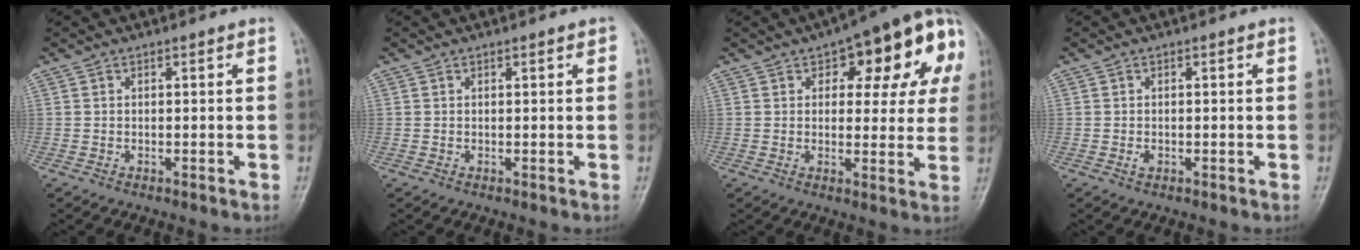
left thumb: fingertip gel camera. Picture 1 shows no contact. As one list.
[{"total": 1.0, "force": [0.5, 0.4, 0.8], "torque": [-0.008, 0.001, 0.004]}, {"total": 17.6, "force": [6.5, 7.8, 14.4], "torque": [-0.143, 0.008, 0.074]}, {"total": 1.0, "force": [-0.3, 0.7, 0.7], "torque": [-0.011, -0.002, -0.006]}]